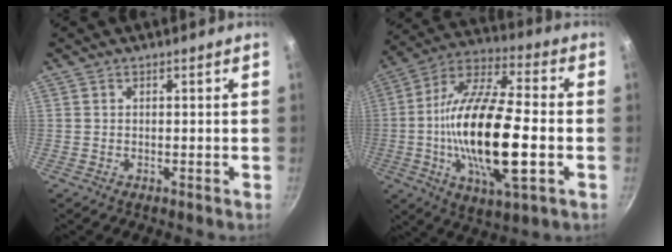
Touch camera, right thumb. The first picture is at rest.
{"total": 23.8, "force": [-3.4, 8.3, 22.0], "torque": [-0.417, 0.015, -0.074]}